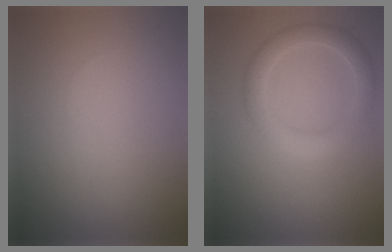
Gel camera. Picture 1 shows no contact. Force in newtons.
{"total": 3.1, "press": 3.1, "slide": 0.1}